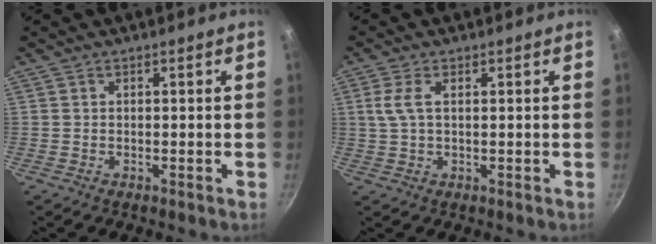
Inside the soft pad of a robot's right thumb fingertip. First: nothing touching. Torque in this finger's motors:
{"motor_torque": [-0.34, 0.30, -0.11, 0.08, 0.08]}